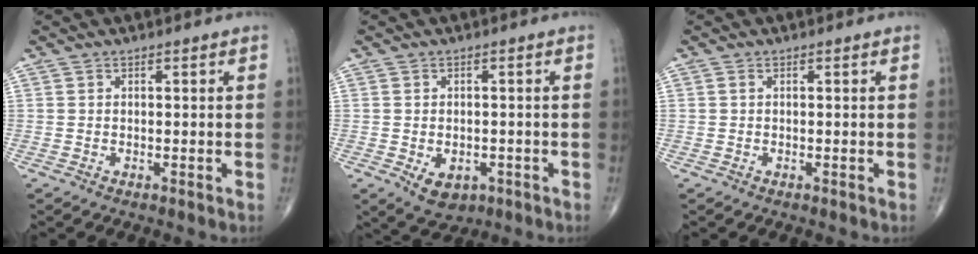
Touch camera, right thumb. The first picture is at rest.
{"total": 5.4, "force": [-1.9, 3.7, 3.5], "torque": [-0.045, 0.005, -0.016]}
{"total": 0.0}